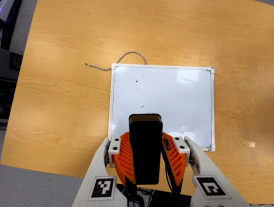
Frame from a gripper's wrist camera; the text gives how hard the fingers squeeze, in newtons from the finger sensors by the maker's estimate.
{"total": 6.0, "left": 5.4, "right": 6.6}